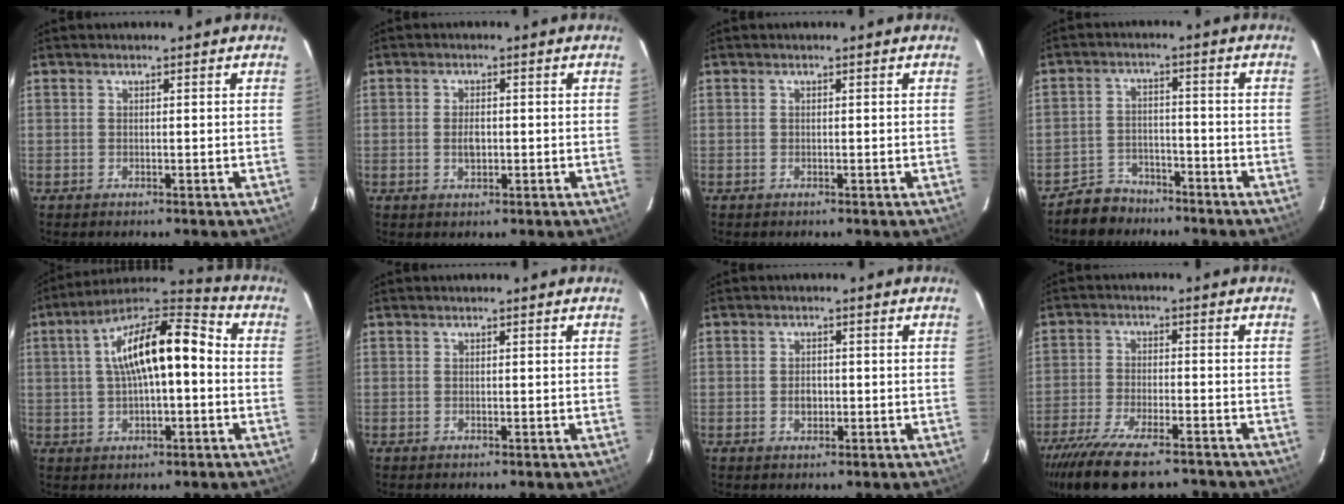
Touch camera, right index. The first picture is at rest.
{"total": 2.9, "force": [-0.3, 1.7, 2.3], "torque": [-0.042, 0.001, -0.004]}
{"total": 0.0}
{"total": 6.7, "force": [-5.5, 3.6, 0.8], "torque": [-0.038, 0.014, -0.087]}
{"total": 15.4, "force": [1.0, 5.7, 14.3], "torque": [-0.243, 0.034, 0.012]}
{"total": 0.0}
{"total": 2.4, "force": [-0.4, 1.8, 1.4], "torque": [-0.025, 0.003, -0.006]}
{"total": 16.2, "force": [-12.9, 4.6, 8.6], "torque": [-0.183, -0.038, -0.212]}